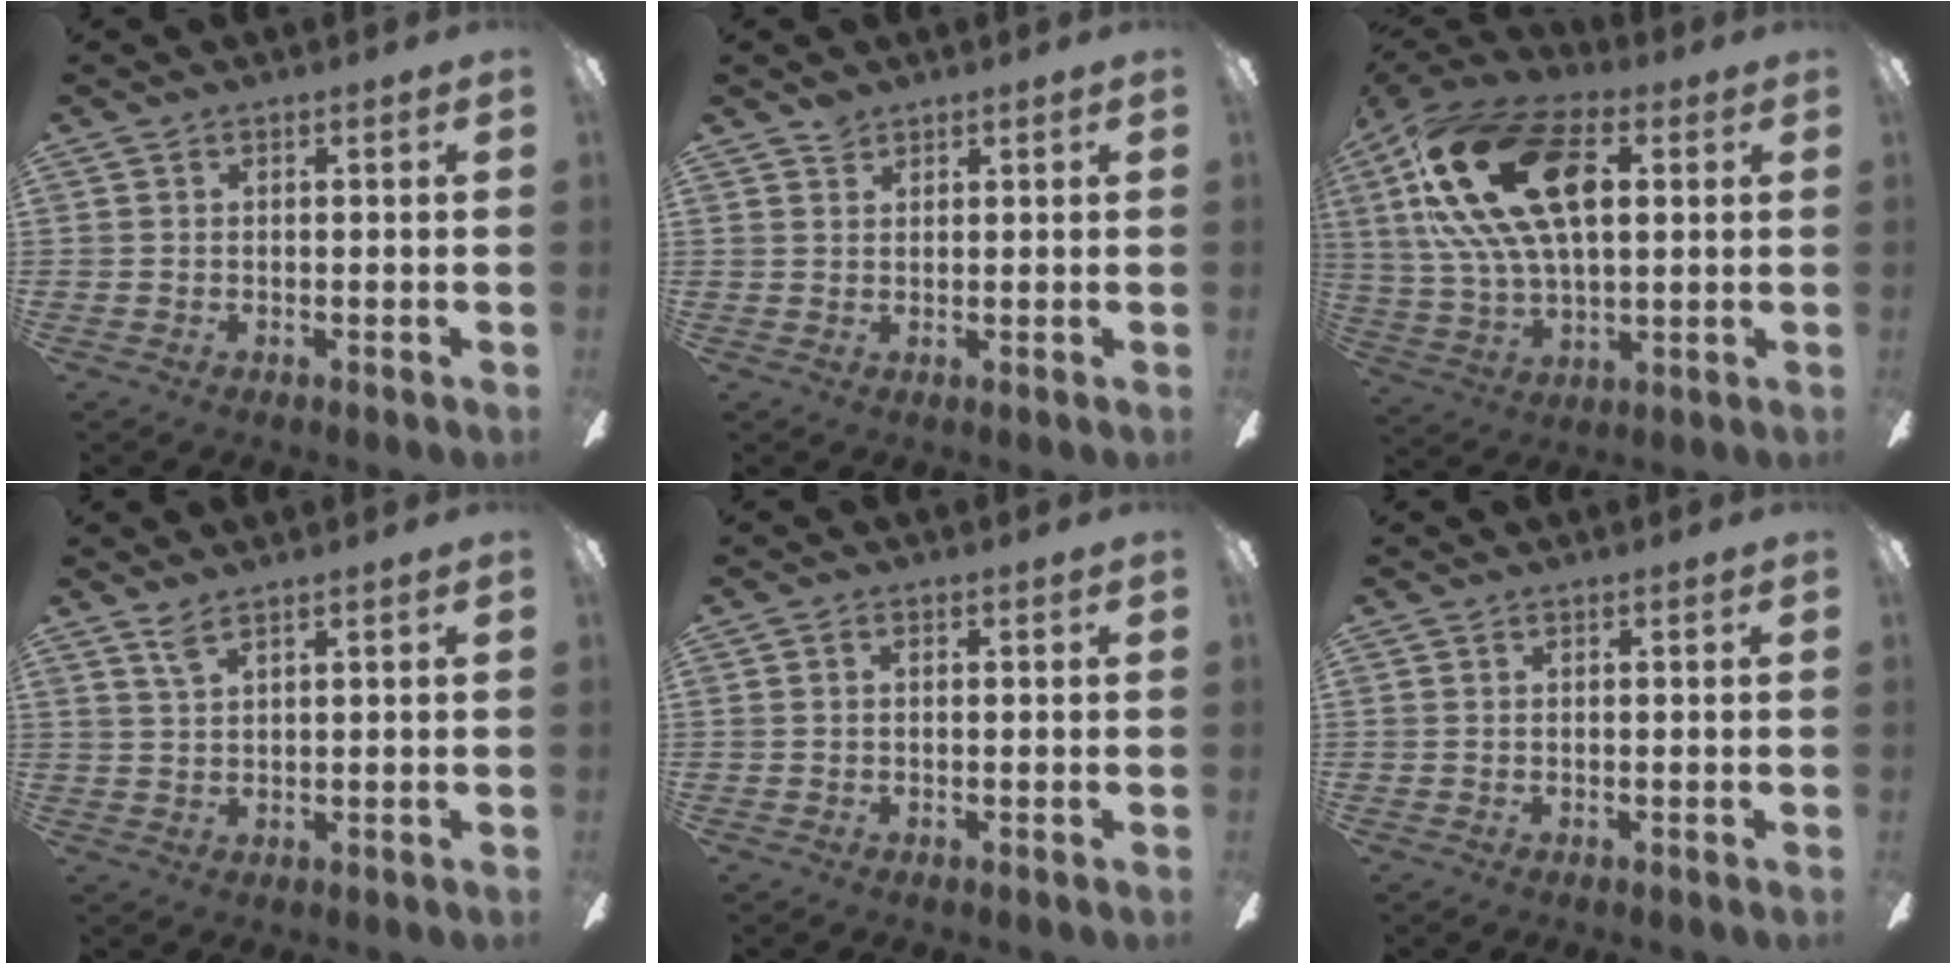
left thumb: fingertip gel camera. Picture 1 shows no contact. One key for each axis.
{"total": 1.8, "fx": 1.6, "fy": 0.7, "fz": 0.2, "tx": -0.005, "ty": -0.004, "tz": 0.032}
{"total": 25.4, "fx": 8.0, "fy": 14.3, "fz": 19.4, "tx": -0.397, "ty": 0.004, "tz": 0.135}
{"total": 3.1, "fx": 2.4, "fy": 0.6, "fz": 1.8, "tx": -0.043, "ty": -0.001, "tz": 0.045}
{"total": 0.5, "fx": 0.1, "fy": 0.3, "fz": 0.4, "tx": -0.007, "ty": 0.003, "tz": 0.000}
{"total": 0.0}